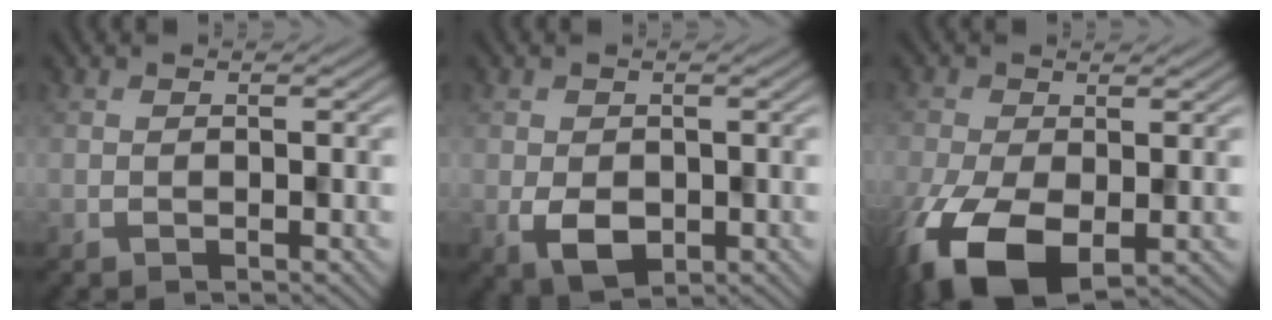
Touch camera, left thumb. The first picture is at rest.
{"total": 4.4, "force": [-1.2, 3.0, 3.0], "torque": [-0.059, -0.013, -0.021]}
{"total": 11.7, "force": [-5.1, 6.0, 8.7], "torque": [-0.195, -0.047, -0.077]}